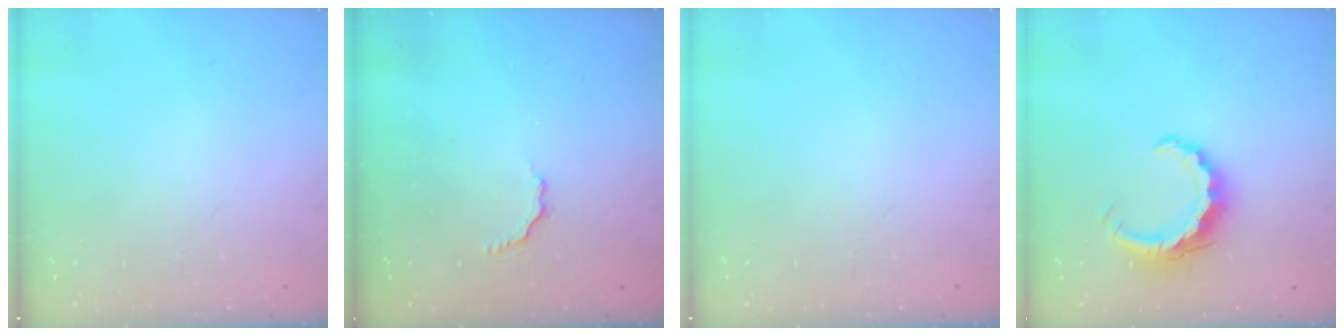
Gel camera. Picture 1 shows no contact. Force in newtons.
{"total": 2.5, "press": 2.3, "slide": 1.0}
{"total": 0.0}
{"total": 8.2, "press": 8.2, "slide": 0.1}